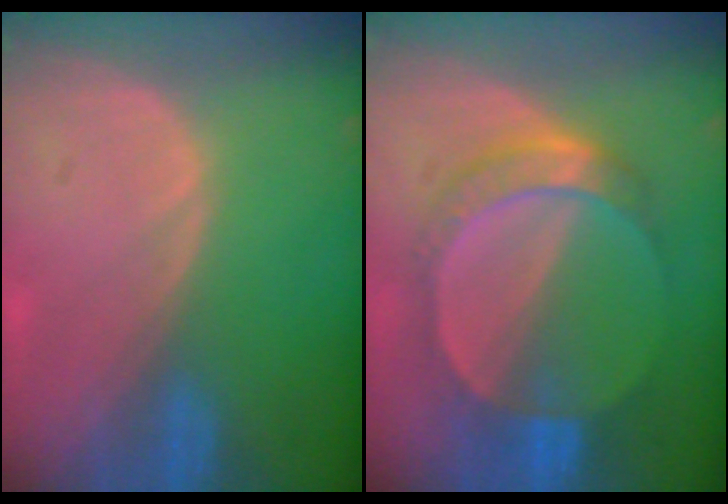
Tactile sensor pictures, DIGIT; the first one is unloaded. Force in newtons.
{"total": 6.8, "press": 6.8, "slide": 0.3}